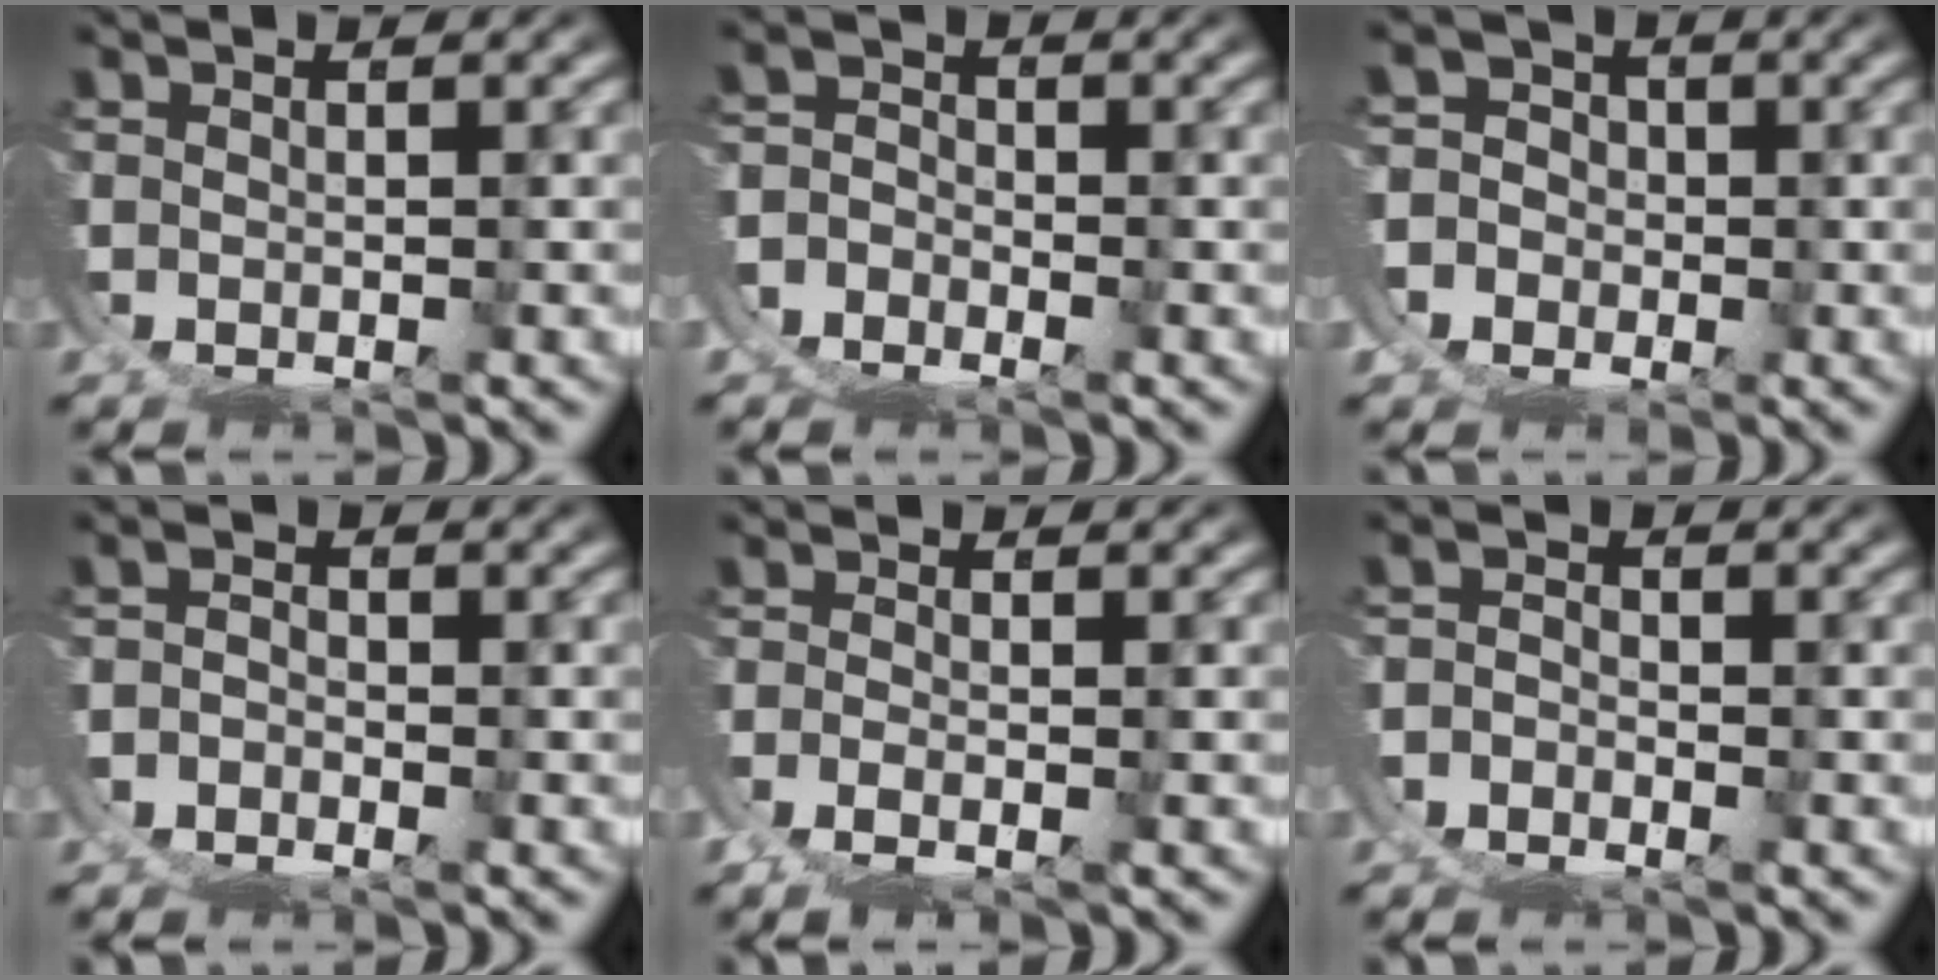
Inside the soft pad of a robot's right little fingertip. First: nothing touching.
{"total": 5.5, "force": [-3.2, 4.6, 0.2], "torque": [-0.027, -0.024, -0.057]}
{"total": 4.4, "force": [0.0, 4.4, 0.1], "torque": [-0.015, -0.016, -0.006]}
{"total": 4.1, "force": [-2.8, 3.0, 0.7], "torque": [-0.018, -0.020, -0.044]}
{"total": 1.6, "force": [-0.6, -1.2, 1.0], "torque": [-0.021, -0.008, -0.005]}
{"total": 4.5, "force": [-3.1, 3.3, 0.5], "torque": [-0.019, -0.023, -0.050]}